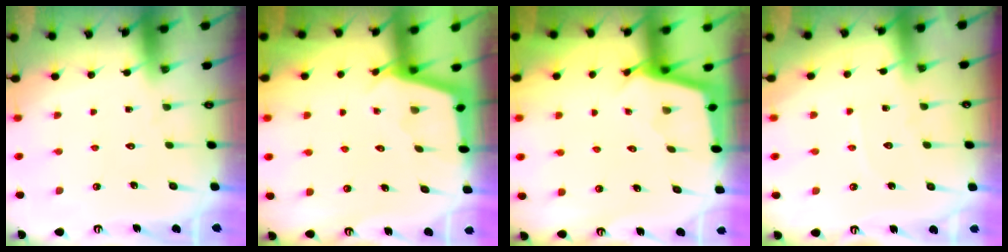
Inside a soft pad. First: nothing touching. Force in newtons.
{"total": 2.4, "press": 2.4, "slide": 0.2}
{"total": 2.5, "press": 2.5, "slide": 0.2}
{"total": 3.2, "press": 3.1, "slide": 0.3}